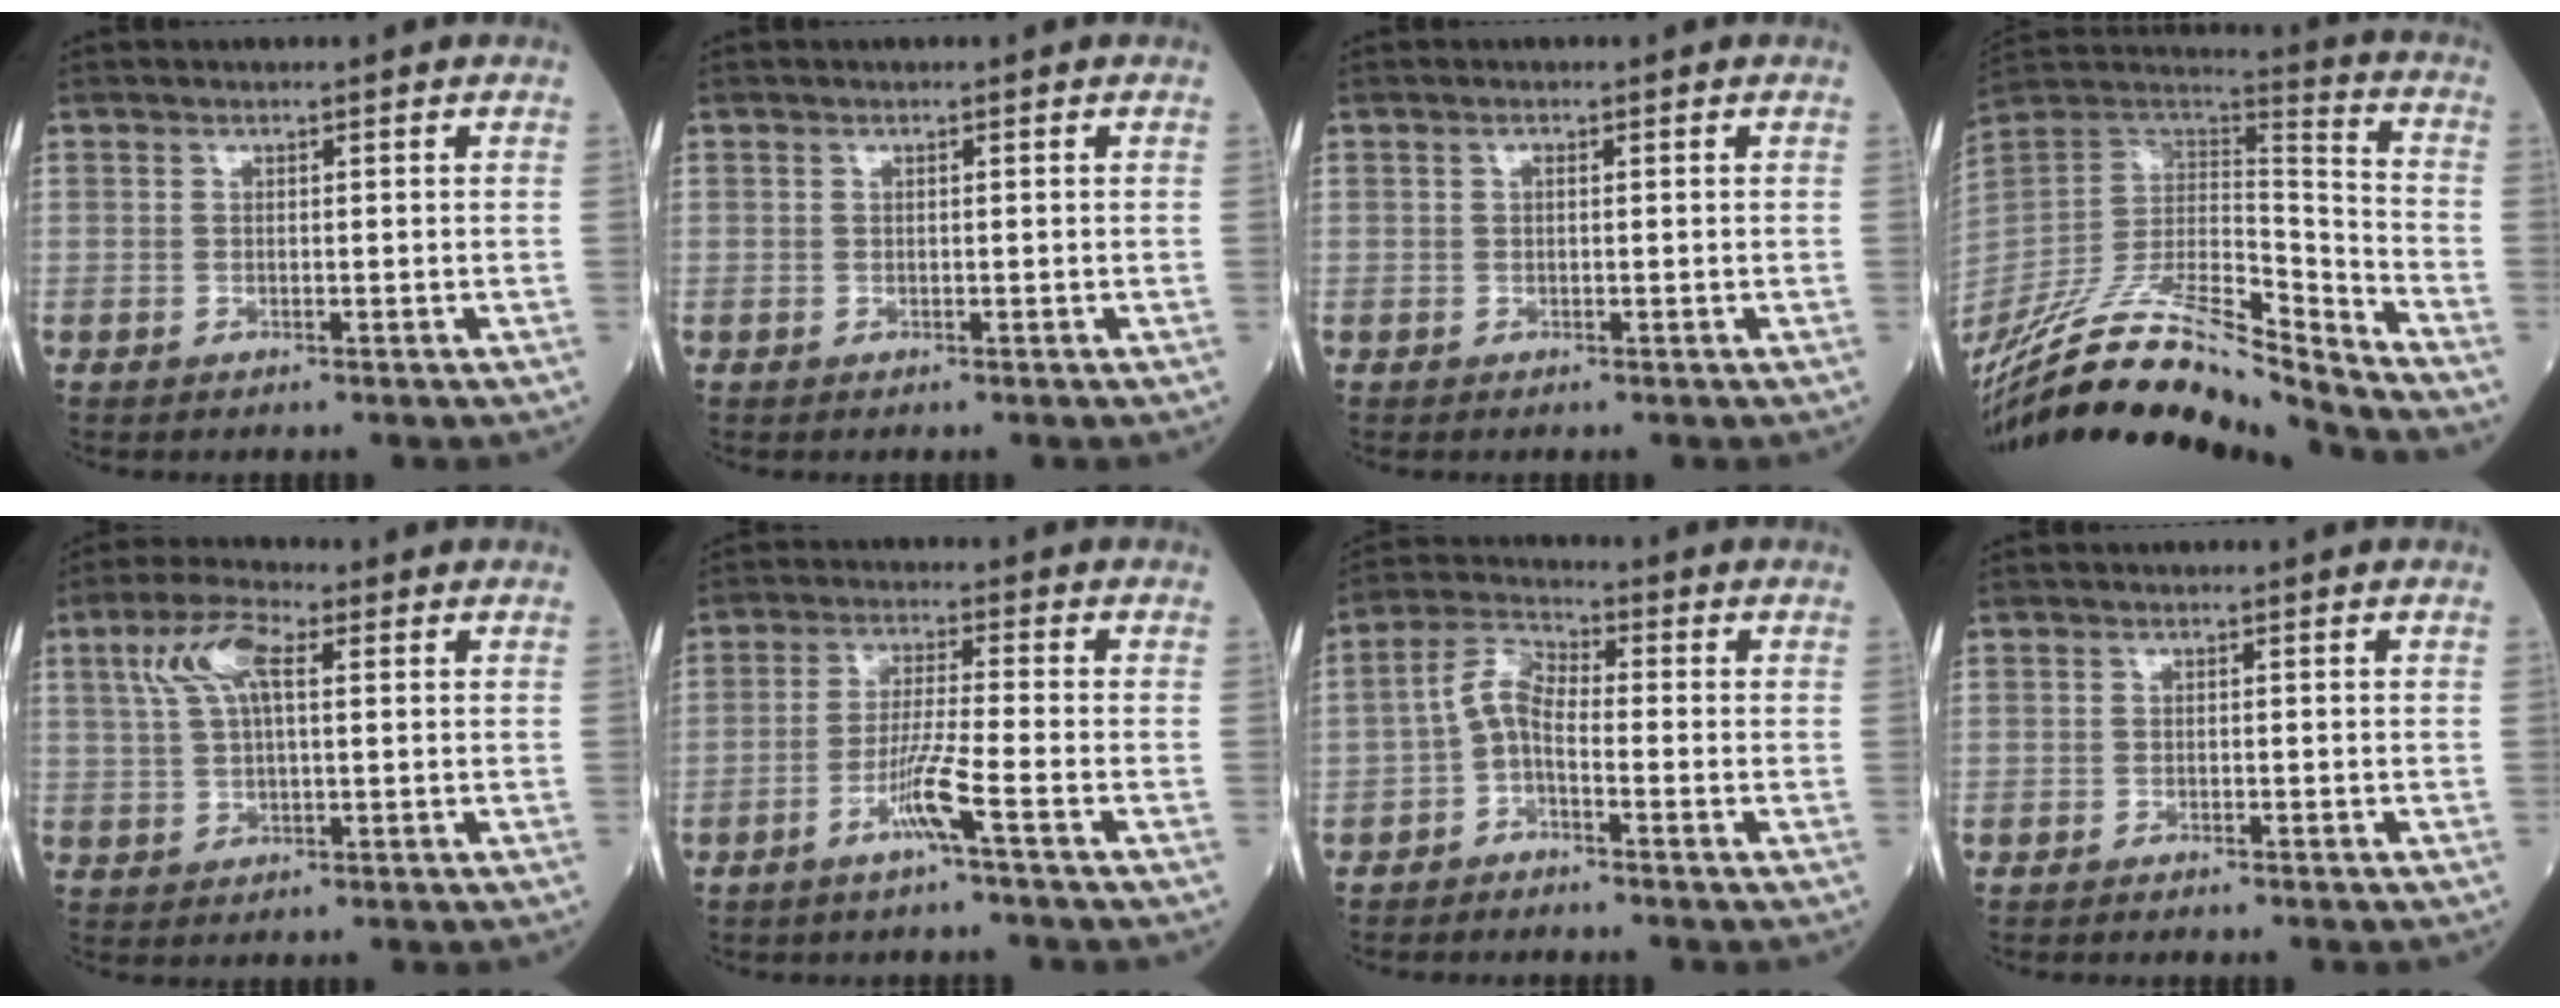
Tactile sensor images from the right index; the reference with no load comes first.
{"total": 0.0}
{"total": 0.5, "force": [0.1, 0.3, 0.4], "torque": [-0.009, 0.002, 0.001]}
{"total": 24.6, "force": [-22.0, 1.5, 10.9], "torque": [-0.235, -0.005, -0.380]}
{"total": 7.2, "force": [2.6, 2.3, 6.3], "torque": [-0.136, 0.022, 0.049]}
{"total": 5.6, "force": [-3.0, -1.1, 4.7], "torque": [-0.094, -0.003, -0.062]}
{"total": 4.3, "force": [-1.6, 1.8, 3.5], "torque": [-0.069, 0.012, -0.041]}
{"total": 1.1, "force": [-1.0, -0.1, 0.4], "torque": [-0.008, 0.000, -0.014]}